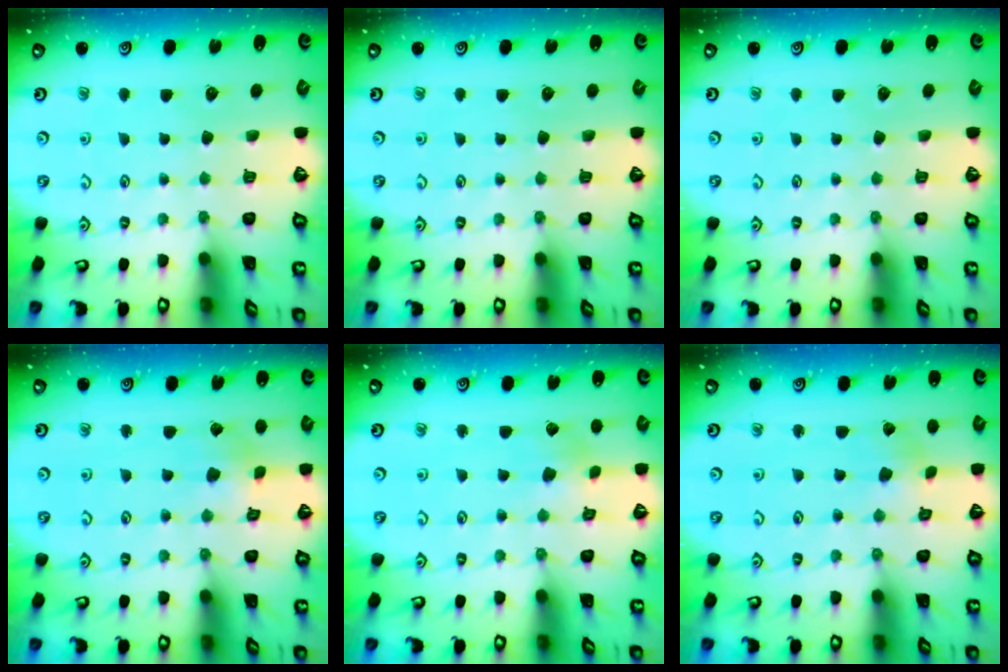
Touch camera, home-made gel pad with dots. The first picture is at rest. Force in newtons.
{"total": 0.0}
{"total": 0.0}
{"total": 2.6, "press": 2.6, "slide": 0.2}
{"total": 2.8, "press": 2.8, "slide": 0.5}
{"total": 2.0, "press": 2.0, "slide": 0.3}